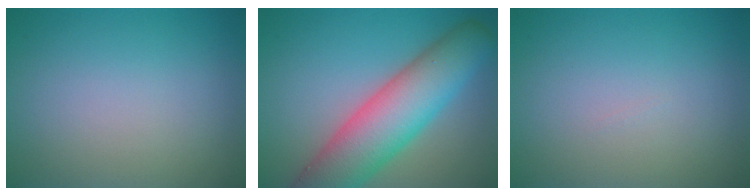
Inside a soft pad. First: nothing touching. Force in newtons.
{"total": 9.9, "press": 9.9, "slide": 0.6}
{"total": 0.0}